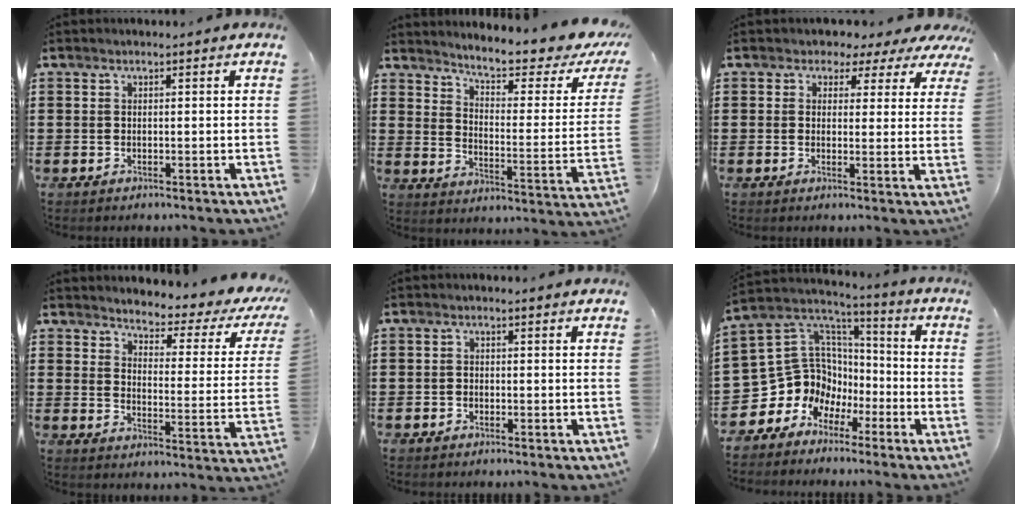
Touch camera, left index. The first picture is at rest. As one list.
[{"total": 5.9, "force": [5.1, 0.2, 3.0], "torque": [-0.074, -0.040, 0.079]}, {"total": 2.4, "force": [1.4, 1.9, 0.5], "torque": [-0.017, -0.003, 0.018]}, {"total": 3.2, "force": [2.9, 0.8, 1.0], "torque": [-0.034, -0.028, 0.040]}, {"total": 1.1, "force": [-0.9, 0.6, 0.0], "torque": [-0.003, 0.002, -0.020]}, {"total": 8.6, "force": [-2.4, 8.2, 1.0], "torque": [-0.069, -0.013, -0.043]}]